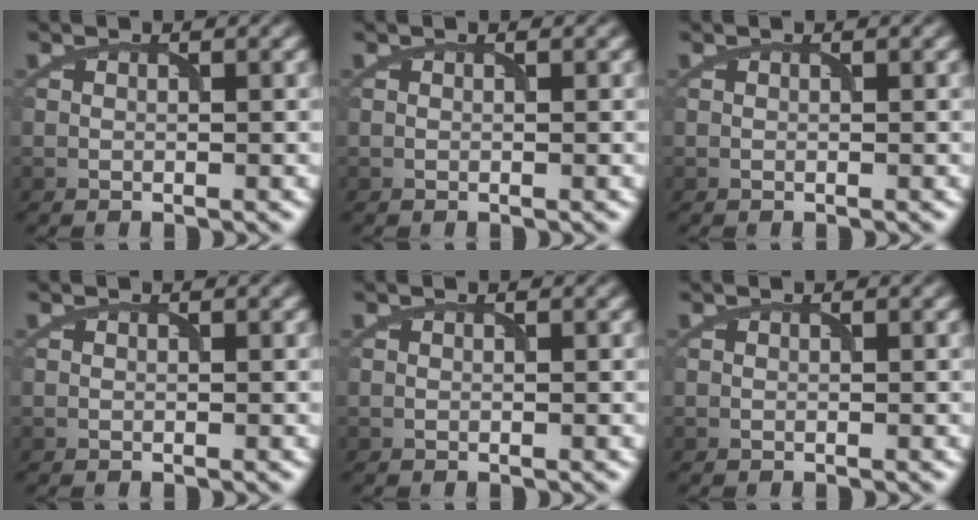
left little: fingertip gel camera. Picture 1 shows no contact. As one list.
[{"total": 0.0}, {"total": 0.0}, {"total": 0.0}, {"total": 0.0}, {"total": 0.0}]